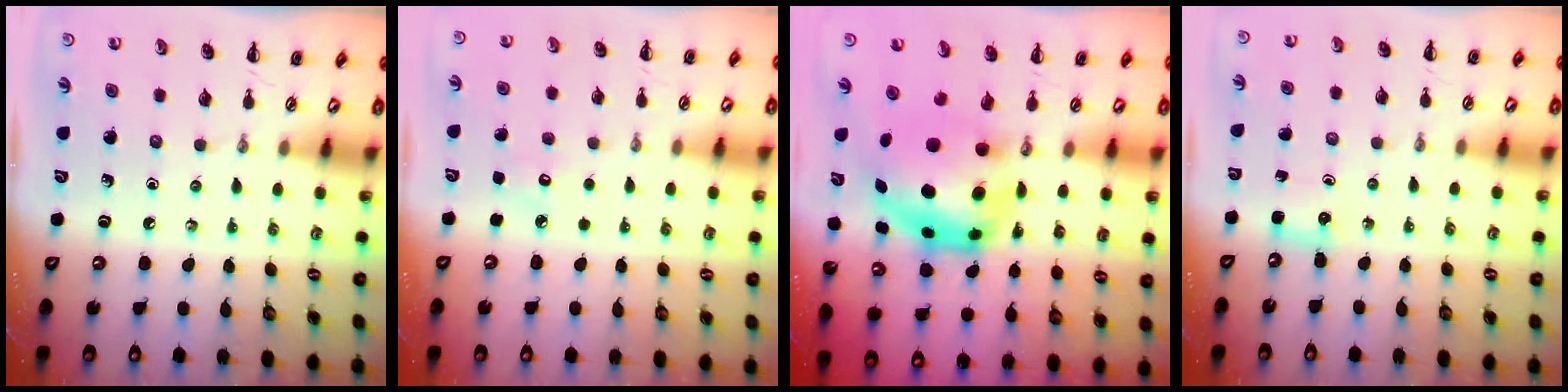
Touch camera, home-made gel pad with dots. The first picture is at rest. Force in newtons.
{"total": 4.3, "press": 4.2, "slide": 1.3}
{"total": 7.5, "press": 7.2, "slide": 1.9}
{"total": 2.4, "press": 2.3, "slide": 0.7}